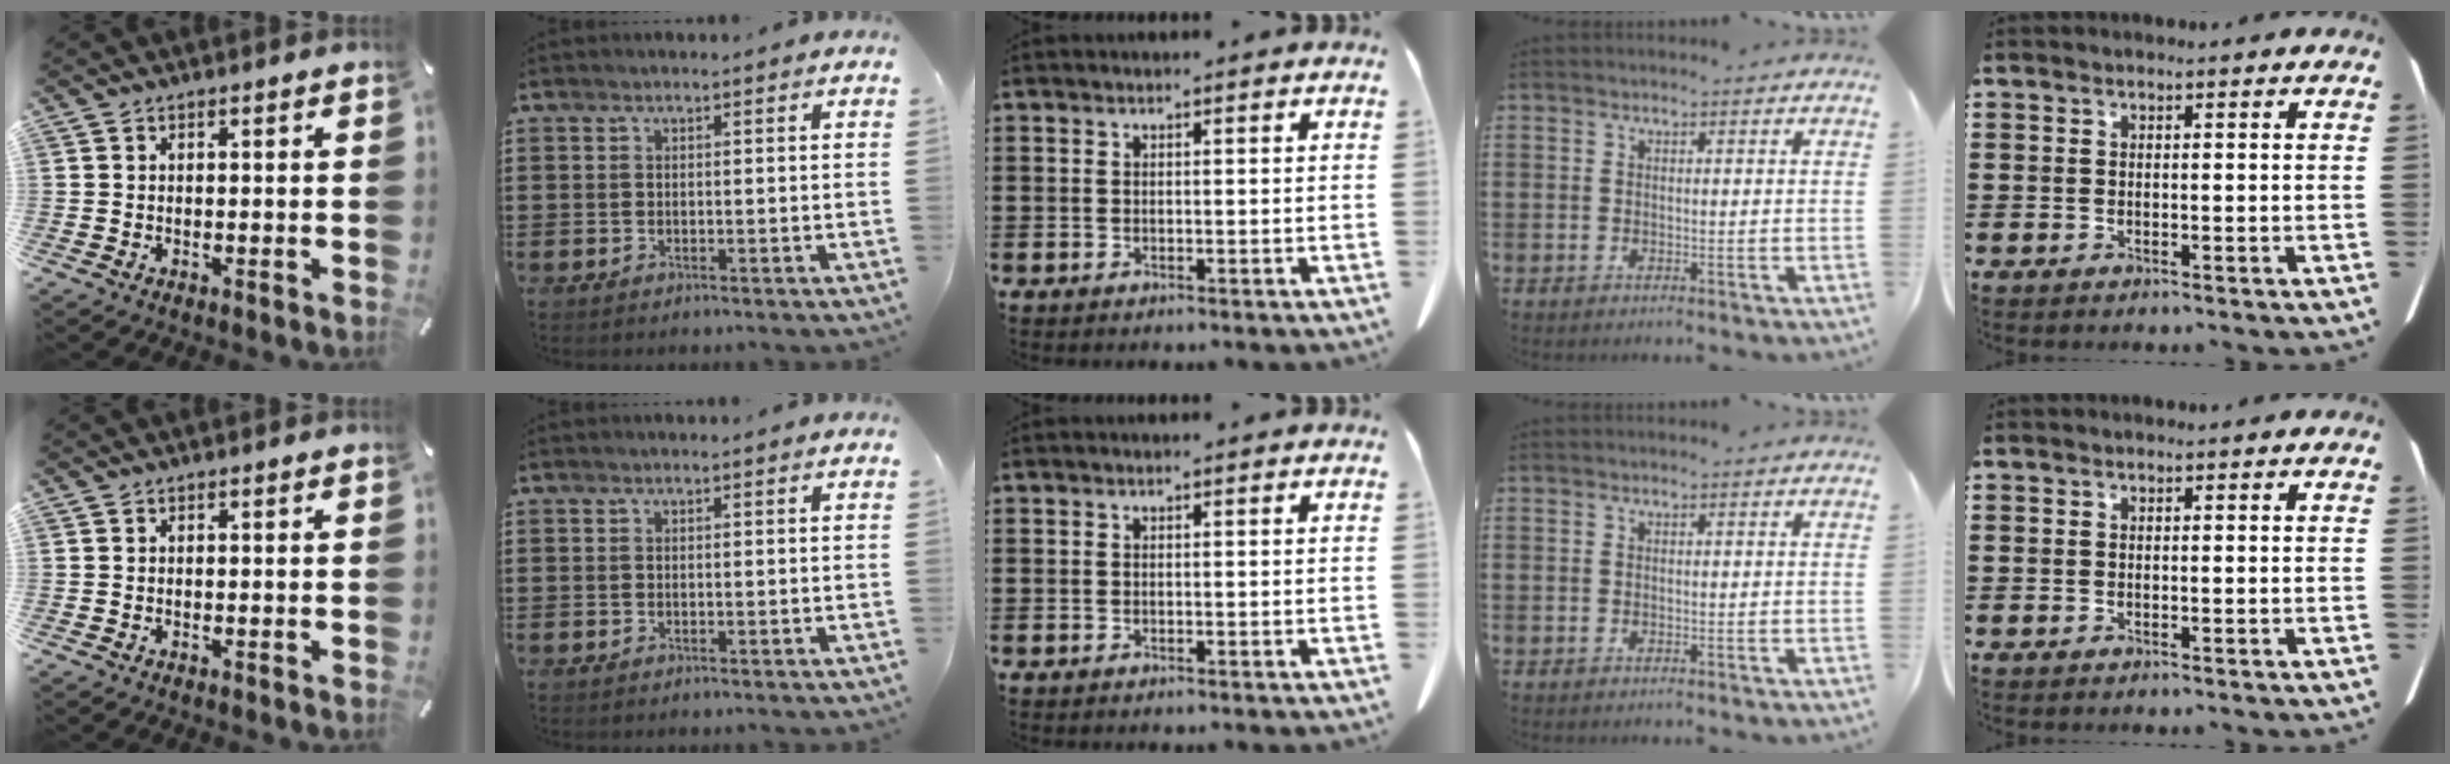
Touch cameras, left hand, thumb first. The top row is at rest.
{}